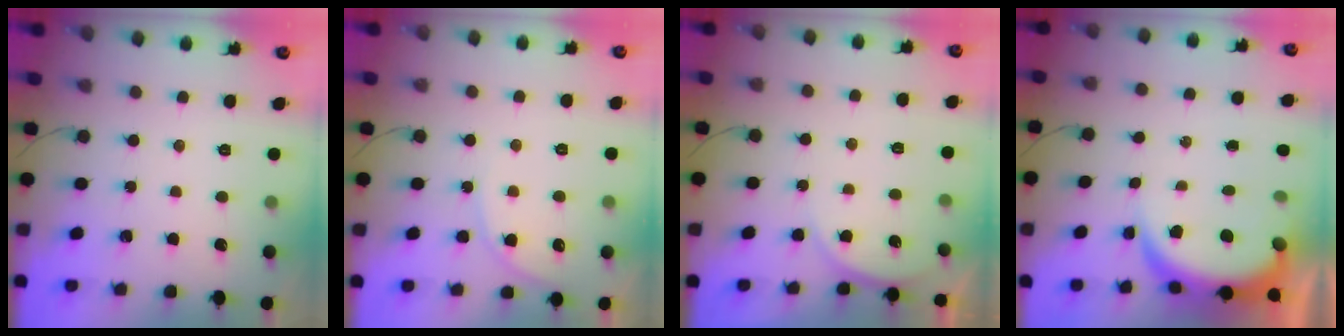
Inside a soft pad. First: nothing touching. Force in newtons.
{"total": 6.5, "press": 6.5, "slide": 0.6}
{"total": 4.0, "press": 4.0, "slide": 0.5}
{"total": 6.4, "press": 6.4, "slide": 0.9}